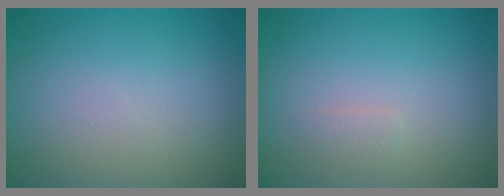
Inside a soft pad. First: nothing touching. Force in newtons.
{"total": 0.7, "press": 0.7, "slide": 0.1}